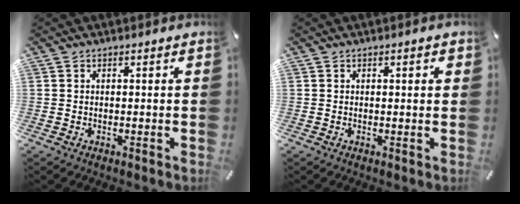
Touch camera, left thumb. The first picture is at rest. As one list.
[{"total": 1.4, "force": [0.4, 0.3, 1.3], "torque": [-0.017, -0.001, 0.005]}]